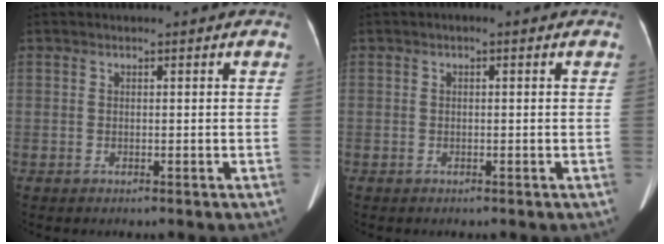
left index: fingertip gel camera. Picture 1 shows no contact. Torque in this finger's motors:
{"motor_torque": [-0.13, -0.26, -0.44, -0.06]}